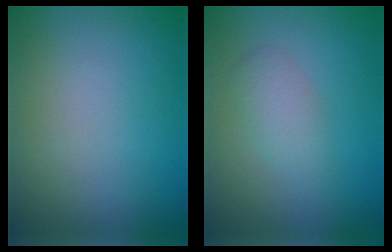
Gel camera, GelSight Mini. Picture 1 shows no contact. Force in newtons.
{"total": 2.0, "press": 2.0, "slide": 0.0}